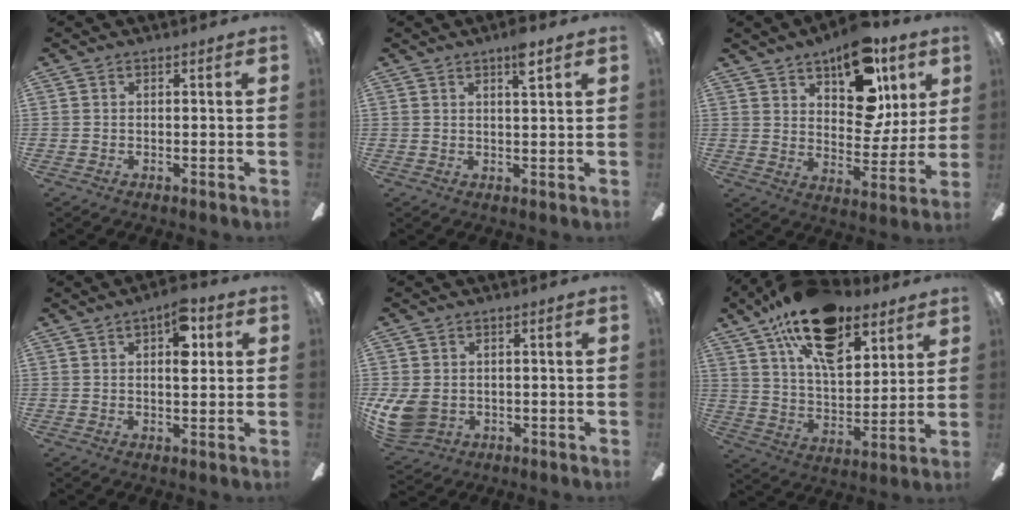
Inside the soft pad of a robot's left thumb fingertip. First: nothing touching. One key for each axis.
{"total": 4.8, "fx": 3.2, "fy": 0.9, "fz": 3.5, "tx": -0.055, "ty": -0.007, "tz": 0.049}
{"total": 17.4, "fx": 10.4, "fy": 9.2, "fz": 10.5, "tx": -0.141, "ty": -0.049, "tz": 0.179}
{"total": 7.9, "fx": 3.3, "fy": 3.4, "fz": 6.4, "tx": -0.088, "ty": -0.007, "tz": 0.049}
{"total": 8.2, "fx": -0.5, "fy": 6.5, "fz": 4.9, "tx": -0.117, "ty": 0.001, "tz": -0.005}
{"total": 21.4, "fx": 13.1, "fy": 10.9, "fz": 12.8, "tx": -0.211, "ty": -0.061, "tz": 0.229}